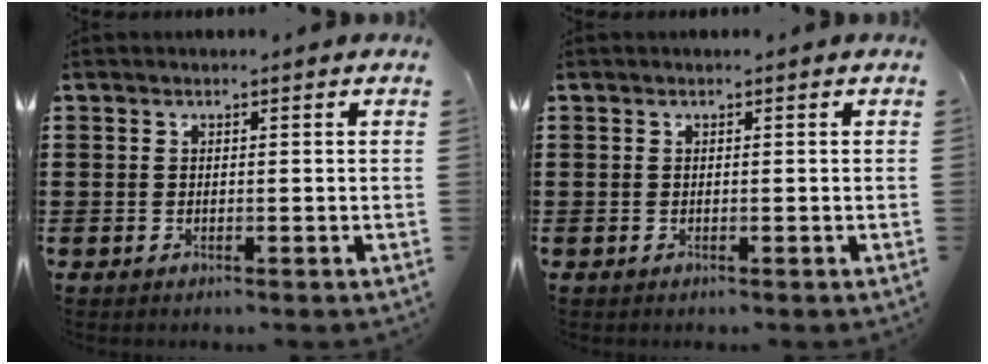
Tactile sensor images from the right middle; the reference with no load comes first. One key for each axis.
{"total": 0.0}